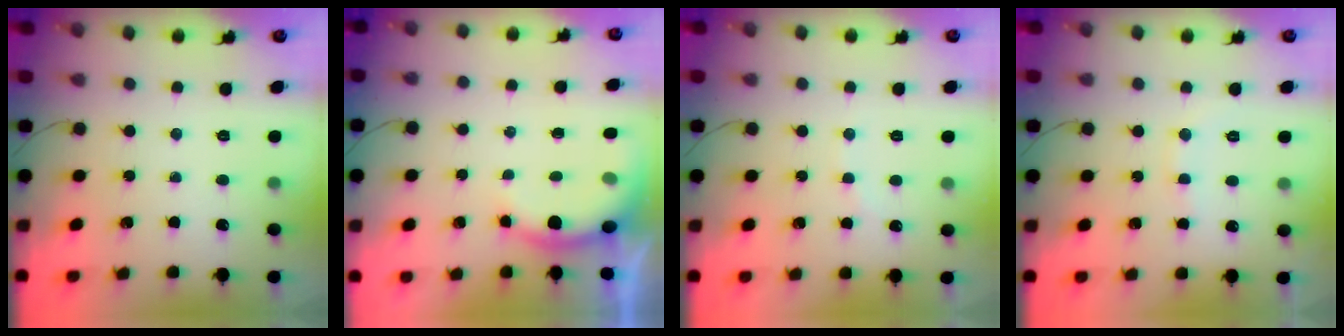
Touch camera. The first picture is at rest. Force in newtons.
{"total": 5.2, "press": 5.2, "slide": 0.3}
{"total": 3.6, "press": 3.4, "slide": 0.9}
{"total": 7.3, "press": 7.2, "slide": 1.4}